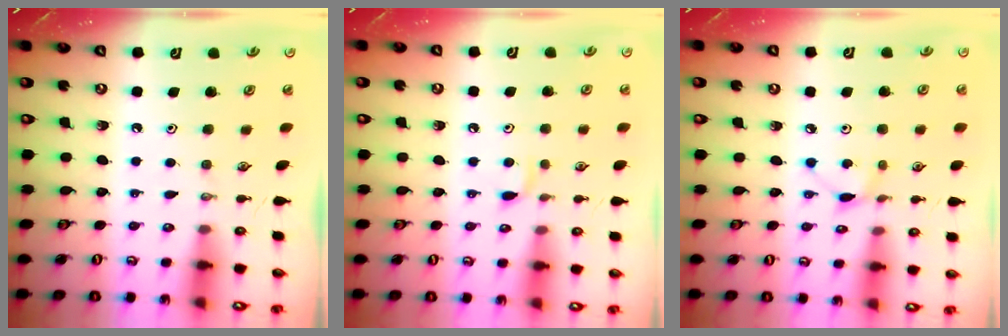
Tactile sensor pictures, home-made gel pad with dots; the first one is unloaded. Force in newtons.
{"total": 5.0, "press": 4.9, "slide": 0.6}
{"total": 4.2, "press": 4.2, "slide": 0.6}